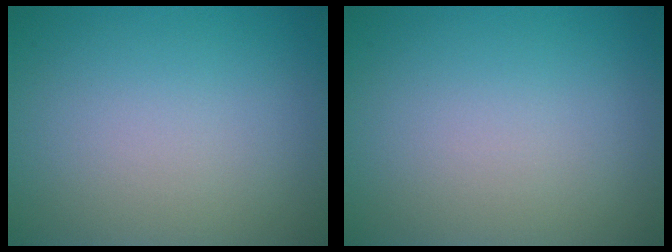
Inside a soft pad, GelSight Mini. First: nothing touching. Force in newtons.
{"total": 0.0}